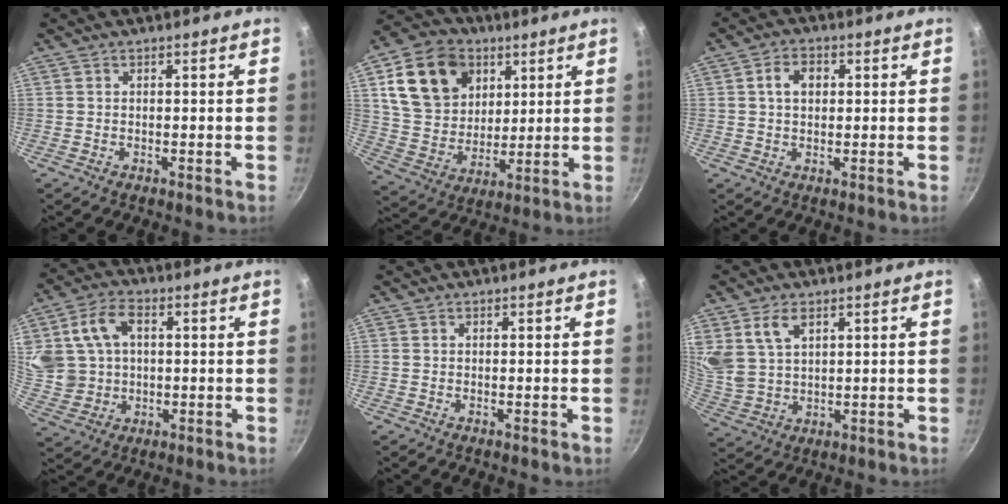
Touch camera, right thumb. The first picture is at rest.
{"total": 18.3, "force": [7.0, 13.8, 9.8], "torque": [-0.154, -0.016, 0.130]}
{"total": 6.6, "force": [1.4, 4.9, 4.3], "torque": [-0.048, 0.012, 0.015]}
{"total": 14.1, "force": [2.8, 10.9, 8.6], "torque": [-0.162, 0.009, 0.061]}
{"total": 0.0}
{"total": 7.6, "force": [3.7, 4.6, 4.7], "torque": [-0.078, -0.020, 0.085]}